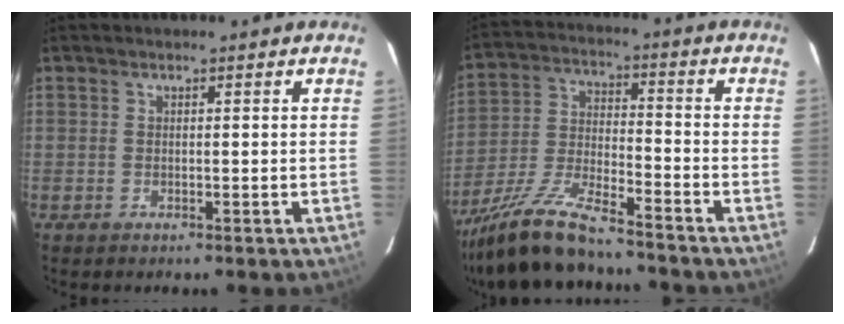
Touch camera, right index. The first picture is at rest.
{"total": 15.9, "force": [-13.3, 2.7, 8.3], "torque": [-0.182, -0.022, -0.244]}